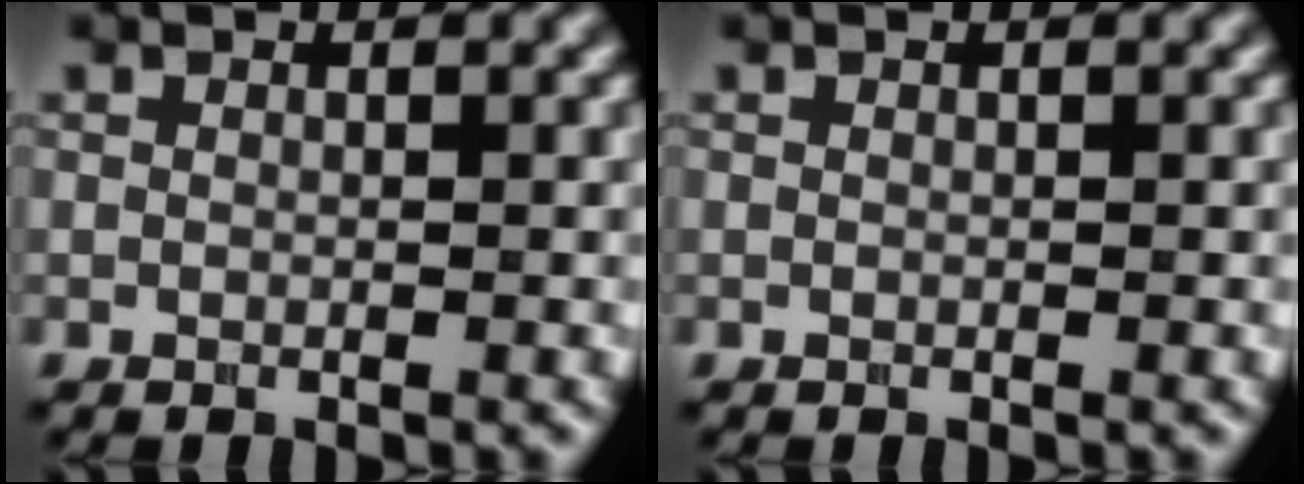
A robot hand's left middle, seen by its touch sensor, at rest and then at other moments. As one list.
[{"total": 0.0}]